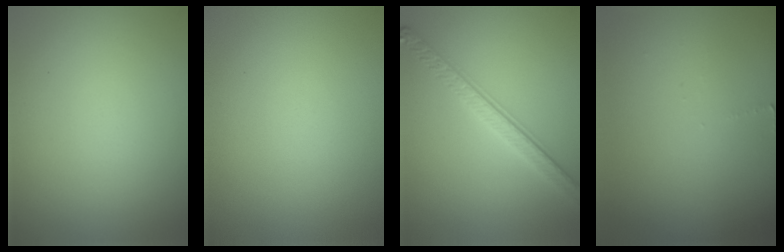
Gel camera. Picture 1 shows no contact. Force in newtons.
{"total": 0.0}
{"total": 3.8, "press": 3.0, "slide": 2.4}
{"total": 0.5, "press": 0.5, "slide": 0.1}